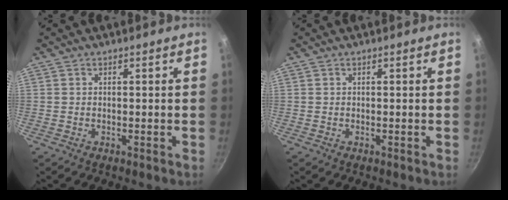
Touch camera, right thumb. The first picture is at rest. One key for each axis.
{"total": 0.0}